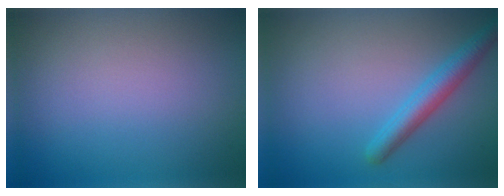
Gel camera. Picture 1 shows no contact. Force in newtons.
{"total": 2.9, "press": 2.9, "slide": 0.1}